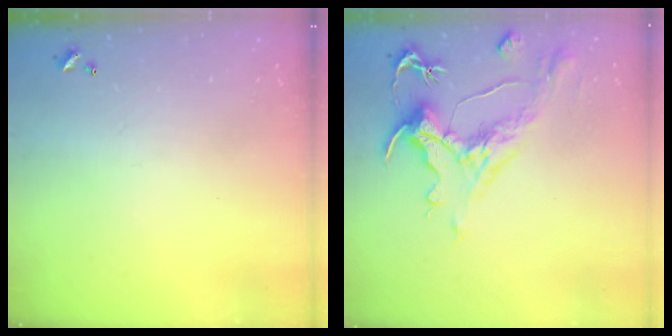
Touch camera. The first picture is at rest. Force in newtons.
{"total": 1.6, "press": 0.7, "slide": 1.4}